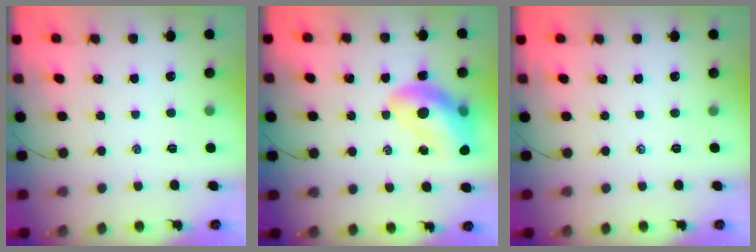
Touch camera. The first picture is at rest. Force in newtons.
{"total": 15.7, "press": 15.2, "slide": 3.9}
{"total": 0.0}